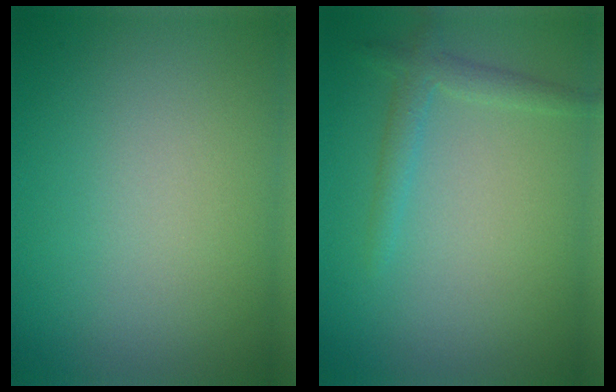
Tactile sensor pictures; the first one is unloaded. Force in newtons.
{"total": 1.9, "press": 1.9, "slide": 0.1}